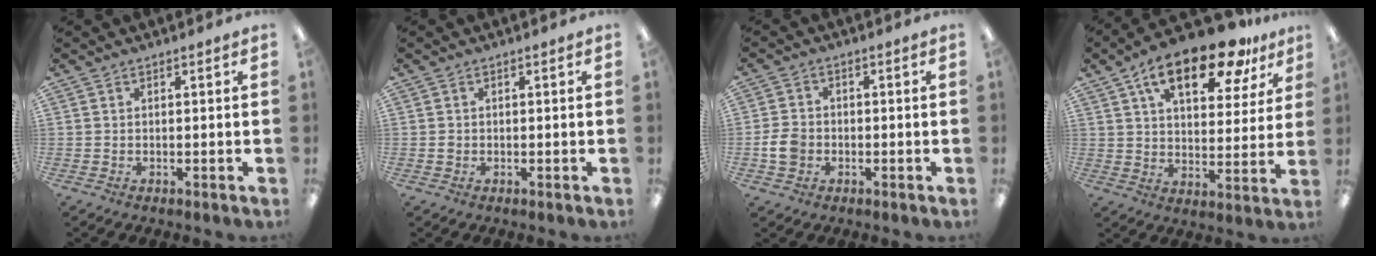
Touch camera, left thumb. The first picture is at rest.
{"total": 0.7, "force": [-0.1, 0.7, 0.2], "torque": [-0.003, 0.005, -0.003]}
{"total": 5.4, "force": [-1.3, 4.3, 2.9], "torque": [-0.055, 0.004, -0.025]}
{"total": 18.6, "force": [11.5, 7.9, 12.2], "torque": [-0.189, -0.049, 0.191]}